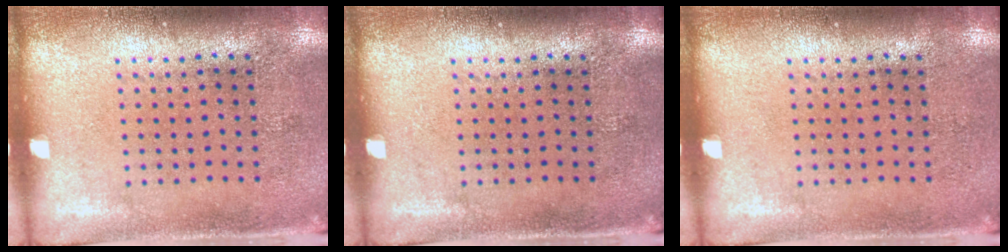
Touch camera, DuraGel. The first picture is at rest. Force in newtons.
{"total": 0.0}
{"total": 0.0}